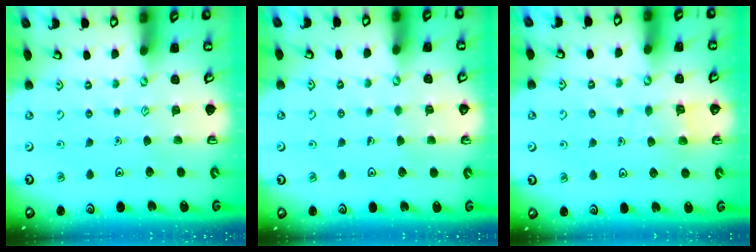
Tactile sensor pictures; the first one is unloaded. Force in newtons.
{"total": 2.5, "press": 2.5, "slide": 0.2}
{"total": 4.8, "press": 4.8, "slide": 0.2}